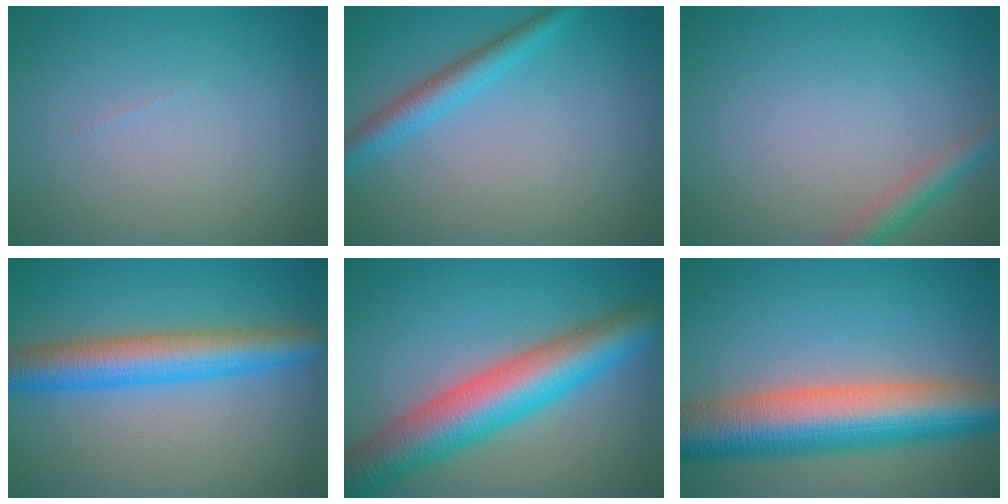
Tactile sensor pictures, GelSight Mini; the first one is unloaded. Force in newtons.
{"total": 2.7, "press": 2.7, "slide": 0.3}
{"total": 2.3, "press": 2.3, "slide": 0.1}
{"total": 6.5, "press": 6.5, "slide": 0.1}
{"total": 9.3, "press": 9.3, "slide": 0.4}
{"total": 11.0, "press": 11.0, "slide": 0.3}